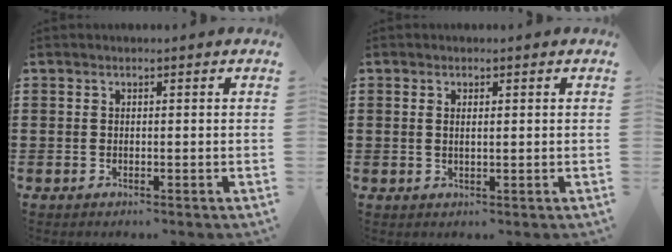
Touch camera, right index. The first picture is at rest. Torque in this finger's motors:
{"motor_torque": [-0.29, 0.58, -0.02, -0.01]}